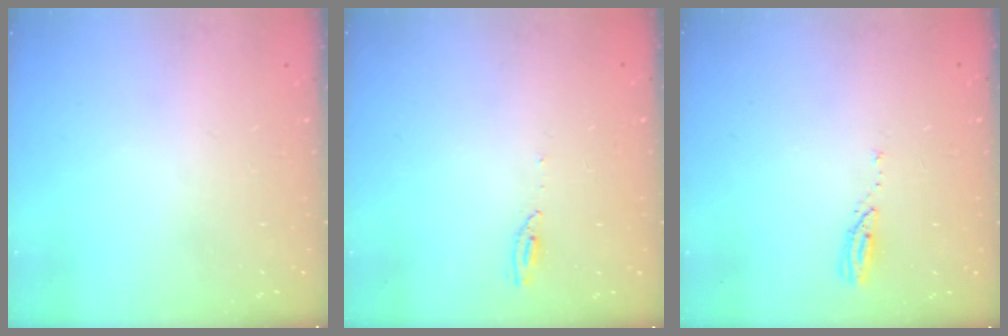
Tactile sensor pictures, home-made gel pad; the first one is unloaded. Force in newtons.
{"total": 4.4, "press": 4.4, "slide": 0.1}
{"total": 3.0, "press": 2.9, "slide": 0.3}